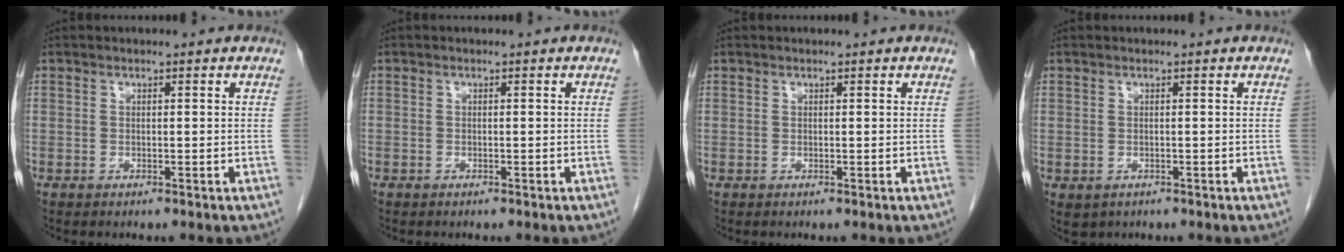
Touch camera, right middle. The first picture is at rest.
{"total": 0.7, "force": [-0.5, 0.5, 0.0], "torque": [-0.008, 0.003, -0.010]}
{"total": 0.0}
{"total": 2.4, "force": [-1.3, 1.9, 0.7], "torque": [-0.009, -0.001, -0.011]}